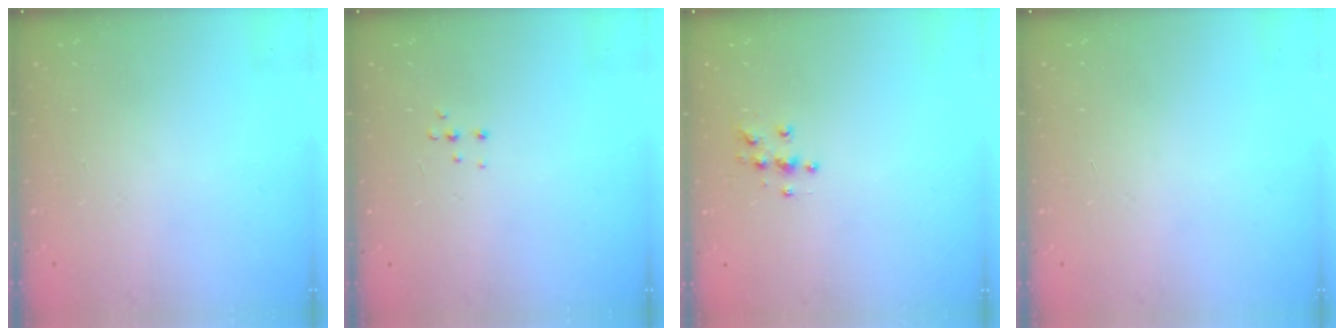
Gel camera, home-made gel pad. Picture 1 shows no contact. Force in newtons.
{"total": 4.0, "press": 3.9, "slide": 0.8}
{"total": 4.9, "press": 4.9, "slide": 0.2}
{"total": 0.0}